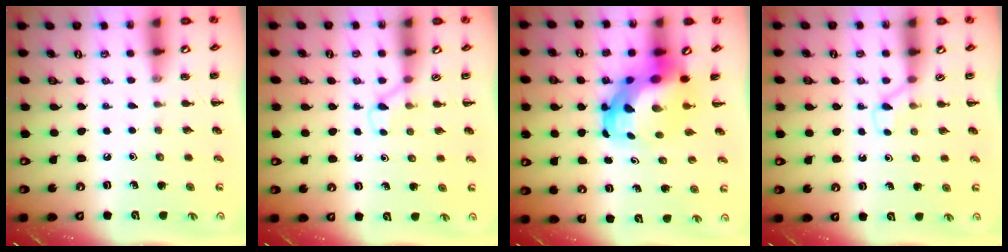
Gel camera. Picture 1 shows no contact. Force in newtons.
{"total": 2.1, "press": 2.0, "slide": 0.8}
{"total": 7.3, "press": 7.0, "slide": 2.0}
{"total": 2.1, "press": 2.0, "slide": 0.8}